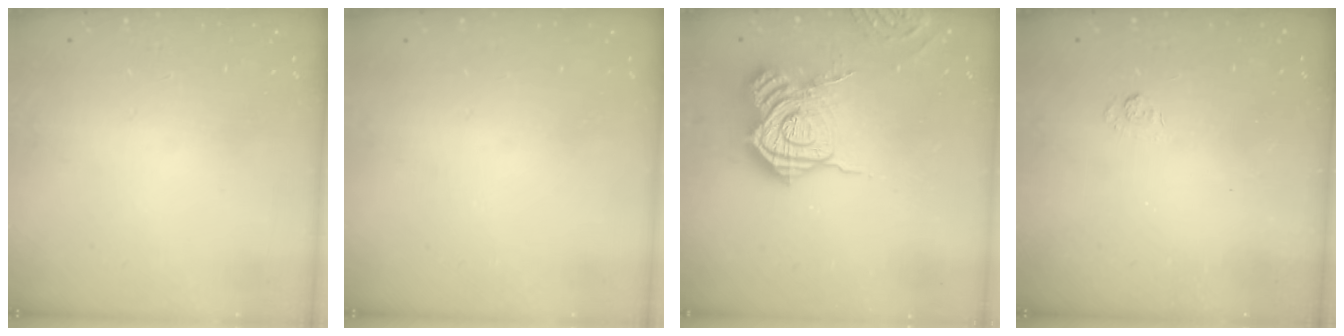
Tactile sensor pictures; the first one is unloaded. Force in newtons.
{"total": 0.0}
{"total": 18.9, "press": 18.8, "slide": 1.3}
{"total": 2.6, "press": 2.2, "slide": 1.4}